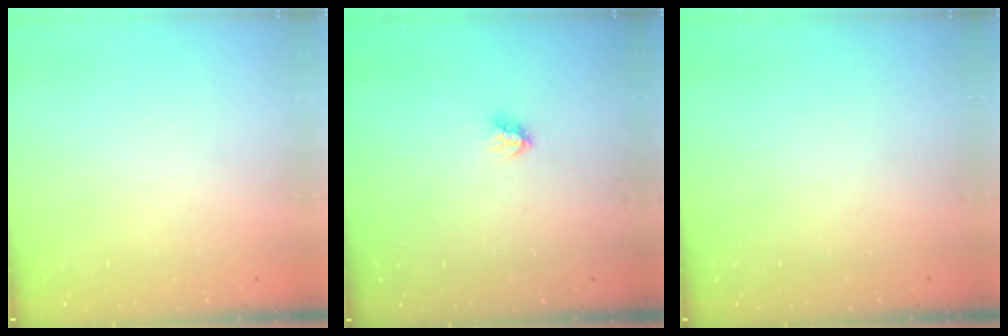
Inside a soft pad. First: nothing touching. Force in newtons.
{"total": 3.0, "press": 2.9, "slide": 0.4}
{"total": 0.0}